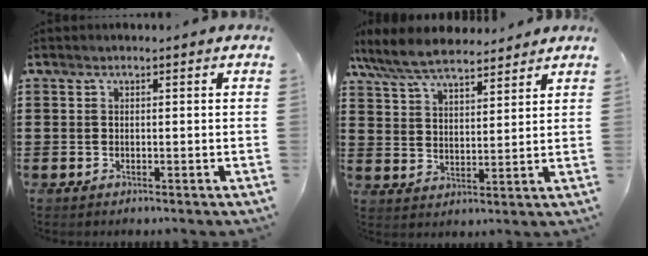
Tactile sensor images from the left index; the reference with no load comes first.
{"total": 7.7, "force": [6.9, 1.8, 2.9], "torque": [-0.082, -0.020, 0.127]}